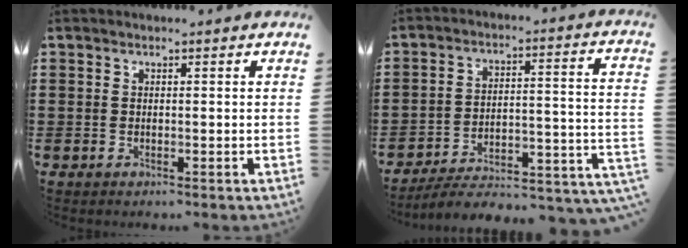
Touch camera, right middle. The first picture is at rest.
{"total": 4.1, "force": [-3.6, 0.7, 1.7], "torque": [-0.031, -0.019, -0.075]}